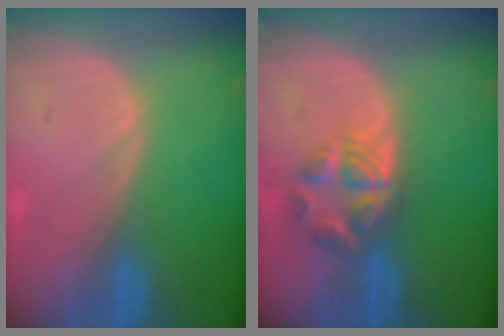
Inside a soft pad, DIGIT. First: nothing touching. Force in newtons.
{"total": 5.8, "press": 4.9, "slide": 3.0}